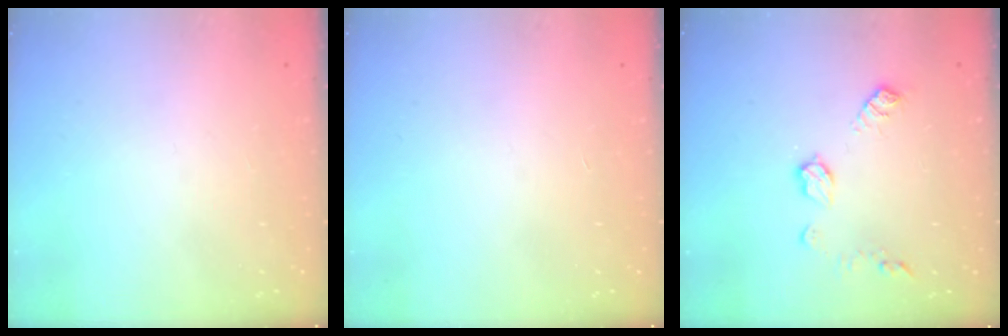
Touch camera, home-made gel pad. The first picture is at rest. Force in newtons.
{"total": 0.0}
{"total": 8.3, "press": 8.3, "slide": 0.2}